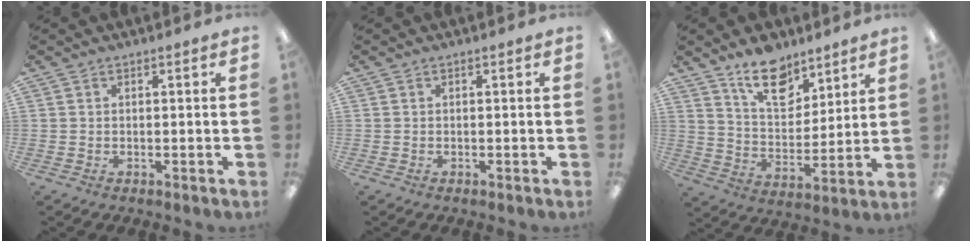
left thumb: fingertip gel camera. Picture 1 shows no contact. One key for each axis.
{"total": 0.0}
{"total": 14.3, "fx": 10.4, "fy": 7.2, "fz": 6.6, "tx": -0.088, "ty": -0.063, "tz": 0.186}